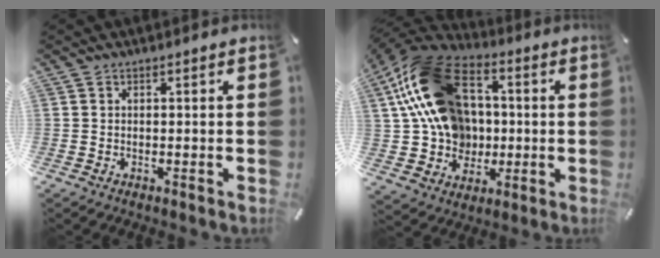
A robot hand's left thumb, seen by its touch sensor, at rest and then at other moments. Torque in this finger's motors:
{"motor_torque": [1.17, 2.80, 1.94, -0.83, 0.61]}